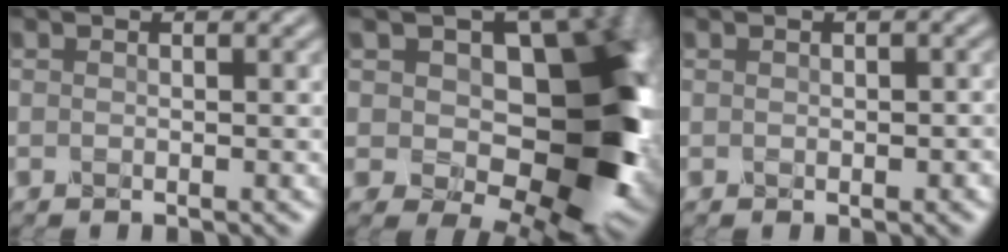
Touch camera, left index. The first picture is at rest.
{"total": 15.4, "force": [1.8, 9.9, 11.6], "torque": [-0.120, -0.001, 0.033]}
{"total": 1.0, "force": [0.0, 0.8, 0.7], "torque": [-0.009, -0.002, 0.000]}